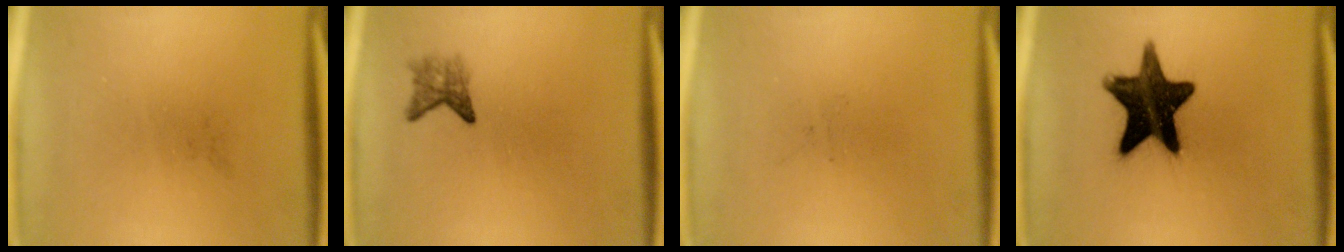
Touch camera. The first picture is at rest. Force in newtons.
{"total": 2.3}
{"total": 0.0}
{"total": 15.7}